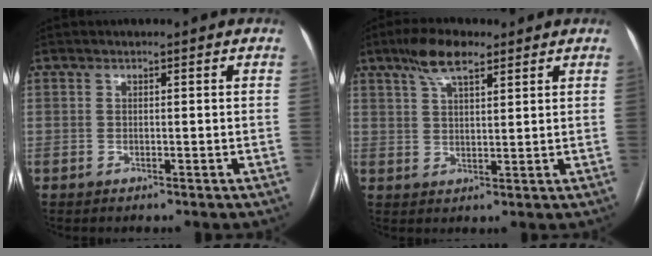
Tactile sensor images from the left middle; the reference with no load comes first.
{"total": 6.6, "force": [4.5, 1.9, 4.5], "torque": [-0.089, 0.015, 0.081]}